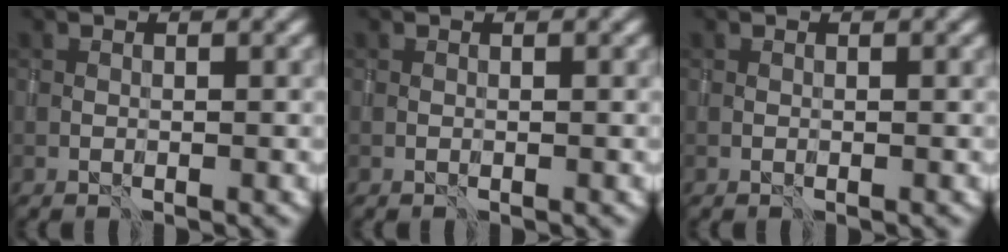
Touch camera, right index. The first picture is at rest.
{"total": 0.0}
{"total": 0.0}